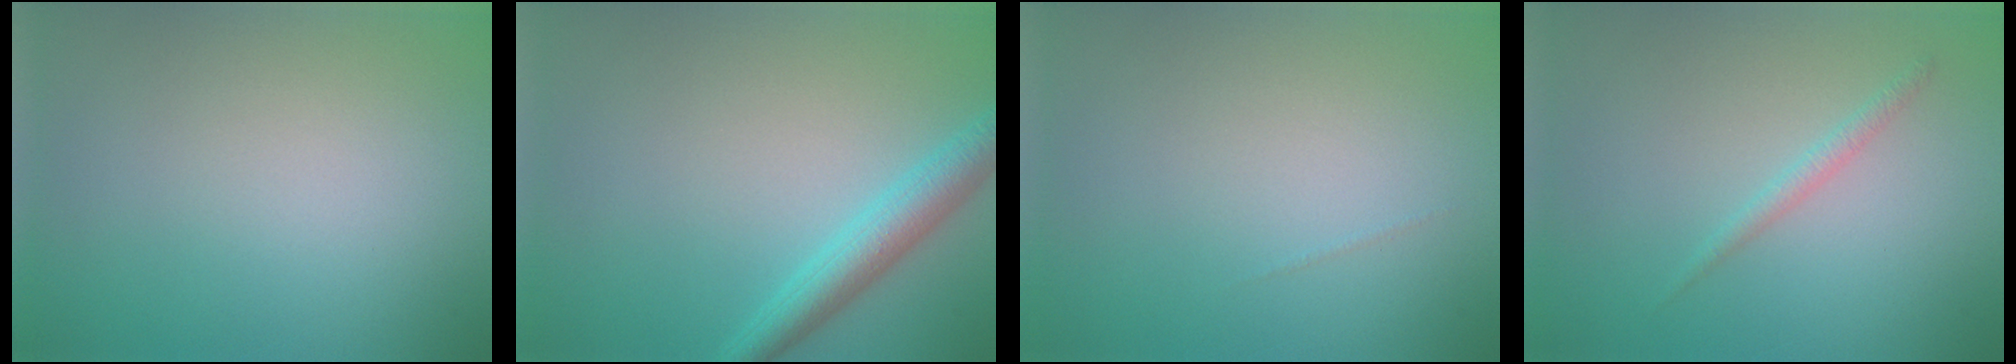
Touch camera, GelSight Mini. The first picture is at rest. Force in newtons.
{"total": 3.4, "press": 3.4, "slide": 0.1}
{"total": 0.0}
{"total": 1.0, "press": 1.0, "slide": 0.1}